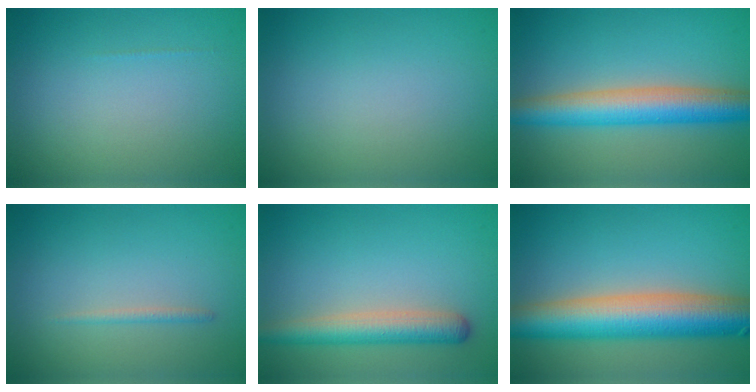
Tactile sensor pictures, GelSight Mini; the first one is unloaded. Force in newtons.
{"total": 0.0}
{"total": 6.9, "press": 6.8, "slide": 0.3}
{"total": 0.8, "press": 0.8, "slide": 0.0}
{"total": 4.2, "press": 4.2, "slide": 0.3}
{"total": 10.1, "press": 10.1, "slide": 0.4}